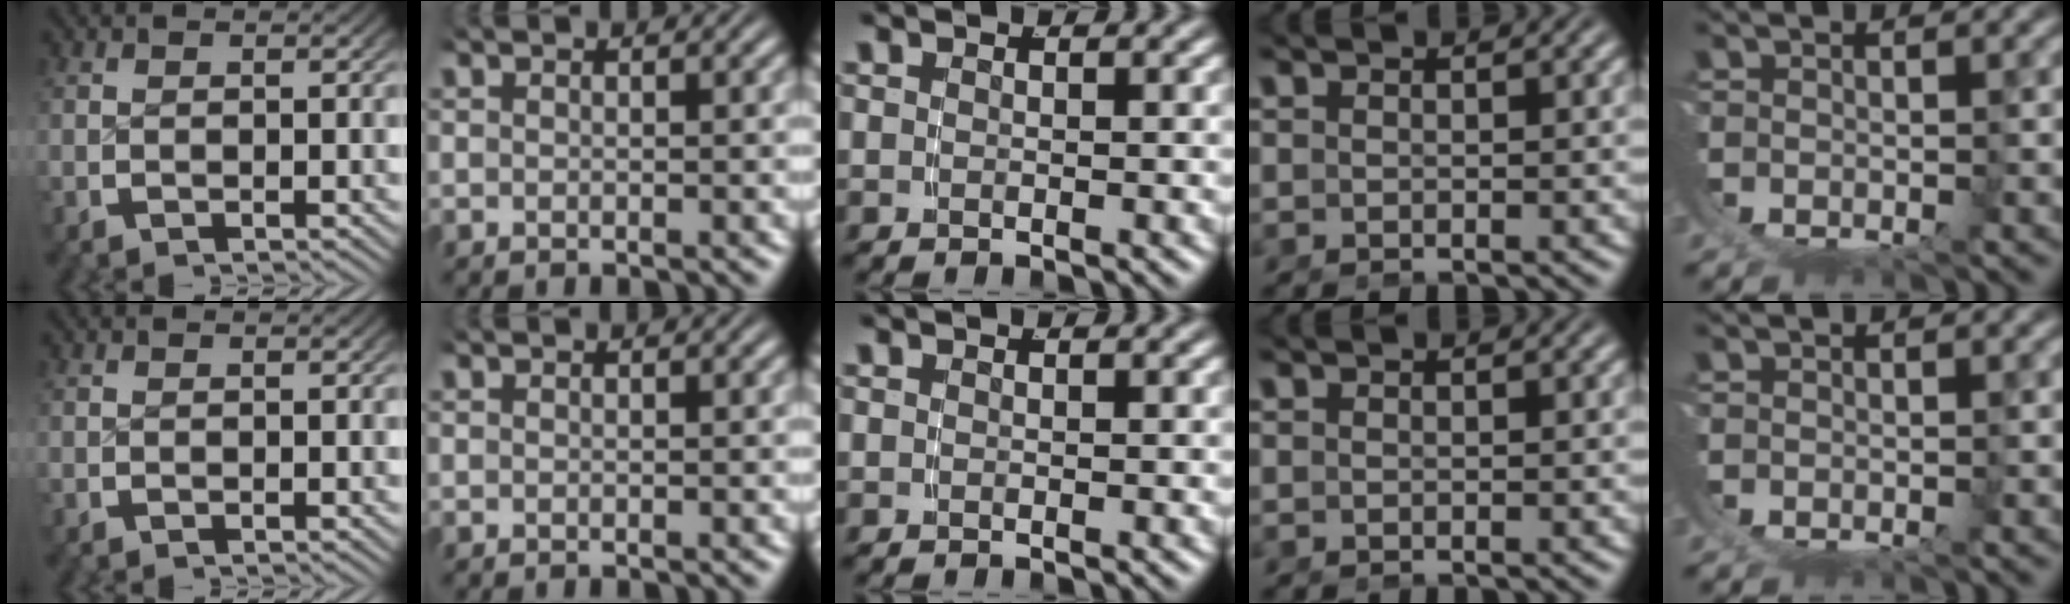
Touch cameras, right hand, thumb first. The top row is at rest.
{}